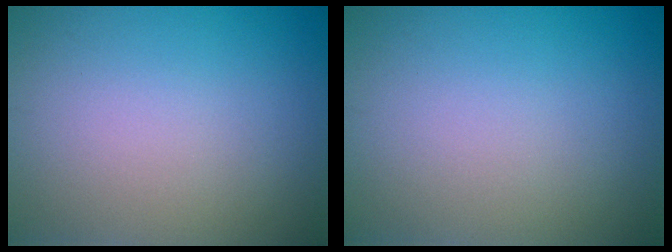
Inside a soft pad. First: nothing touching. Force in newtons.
{"total": 0.0}